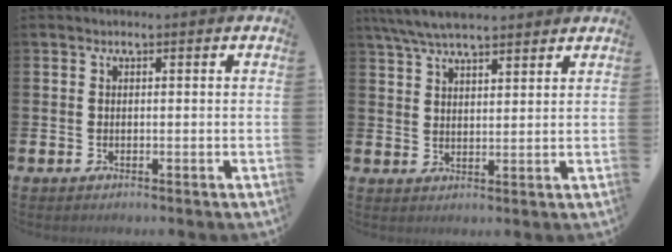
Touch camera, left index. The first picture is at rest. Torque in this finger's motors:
{"motor_torque": [0.23, -0.88, 1.05, 0.21]}